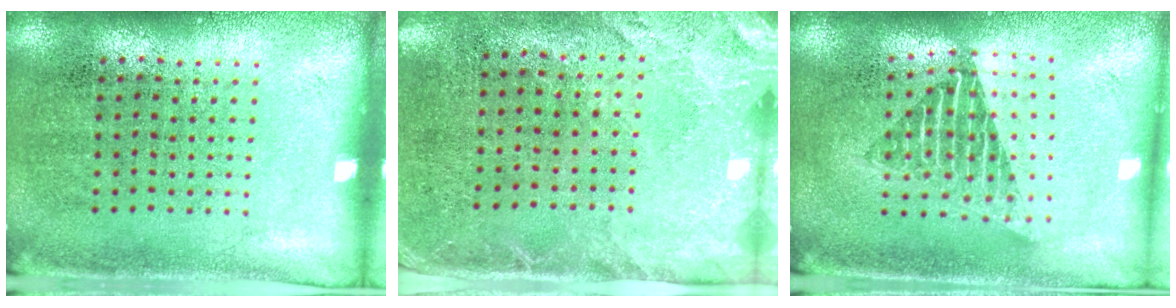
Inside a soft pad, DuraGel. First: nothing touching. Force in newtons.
{"total": 2.6, "press": 2.0, "slide": 1.6}
{"total": 1.7, "press": 1.4, "slide": 1.0}